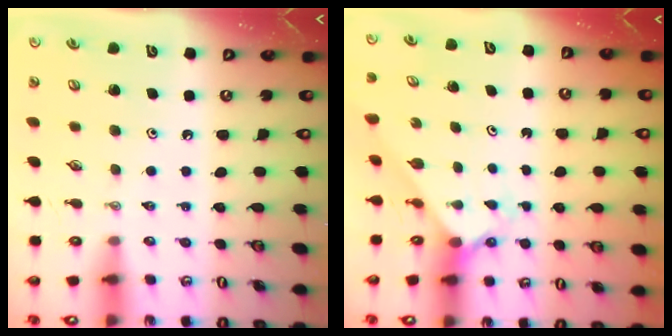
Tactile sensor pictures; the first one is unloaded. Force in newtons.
{"total": 2.0, "press": 2.0, "slide": 0.2}